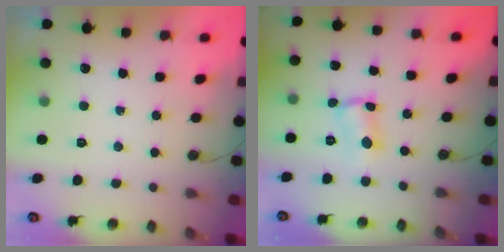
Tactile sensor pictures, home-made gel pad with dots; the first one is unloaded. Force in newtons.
{"total": 1.8, "press": 1.6, "slide": 0.7}